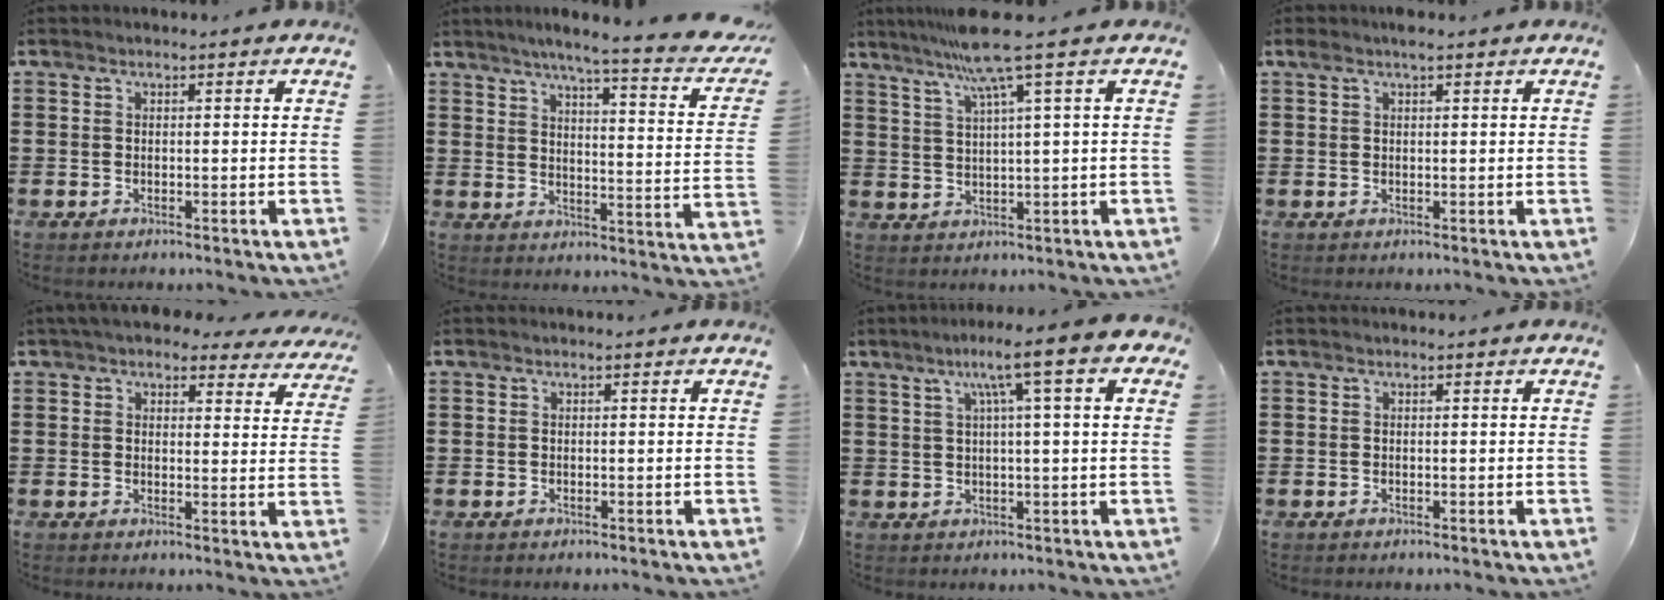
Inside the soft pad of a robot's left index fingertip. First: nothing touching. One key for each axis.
{"total": 5.8, "fx": 4.5, "fy": -0.7, "fz": 3.5, "tx": -0.073, "ty": -0.043, "tz": 0.065}
{"total": 7.7, "fx": 4.3, "fy": -0.7, "fz": 6.4, "tx": -0.133, "ty": -0.005, "tz": 0.072}
{"total": 1.6, "fx": 1.0, "fy": 0.4, "fz": 1.2, "tx": -0.026, "ty": 0.003, "tz": 0.017}
{"total": 4.9, "fx": 4.1, "fy": 1.4, "fz": 2.2, "tx": -0.048, "ty": -0.011, "tz": 0.073}
{"total": 0.0}
{"total": 7.4, "fx": 2.6, "fy": -0.3, "fz": 6.9, "tx": -0.140, "ty": 0.002, "tz": 0.034}
{"total": 0.0}